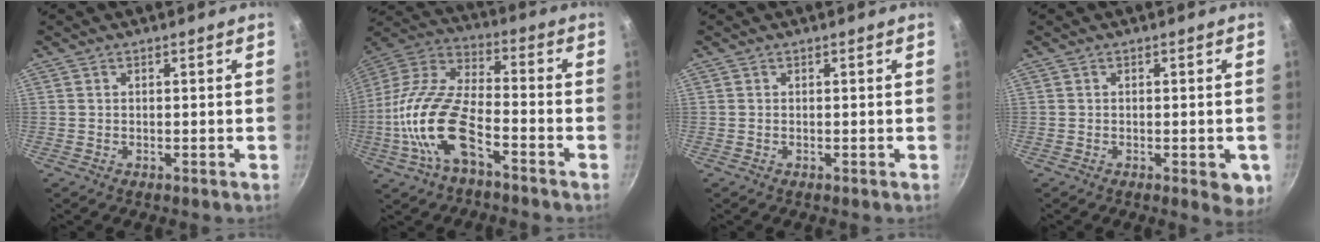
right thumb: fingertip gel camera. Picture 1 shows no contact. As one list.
[{"total": 17.7, "force": [-6.5, 8.1, 14.4], "torque": [-0.304, 0.048, -0.122]}, {"total": 0.0}, {"total": 4.6, "force": [-1.6, 1.7, 4.0], "torque": [-0.033, -0.004, -0.015]}]